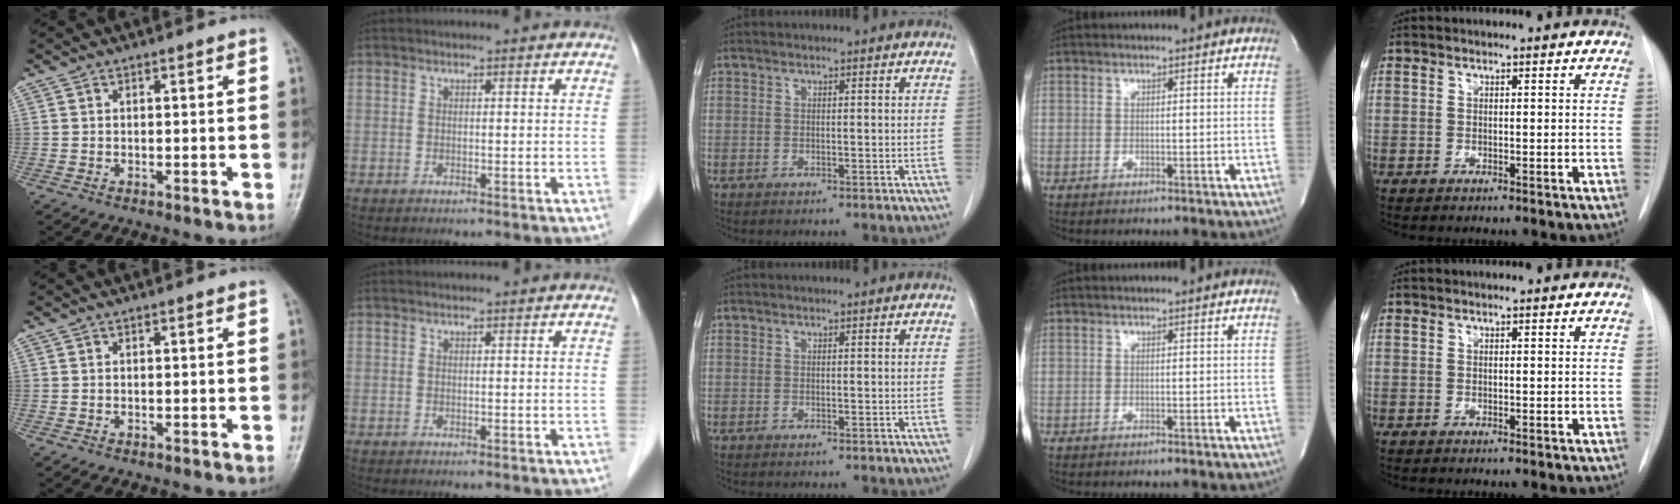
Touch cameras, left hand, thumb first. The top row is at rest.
{}